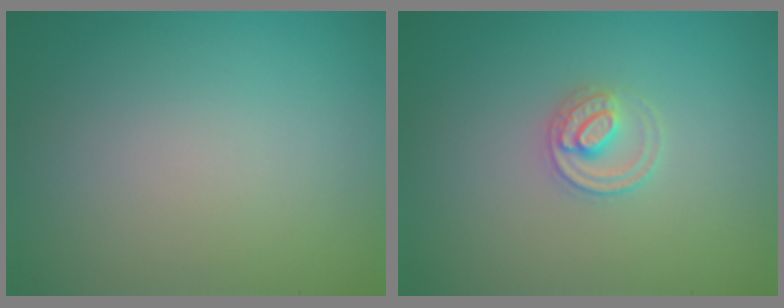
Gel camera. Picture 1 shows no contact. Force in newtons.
{"total": 2.2, "press": 2.2, "slide": 0.2}